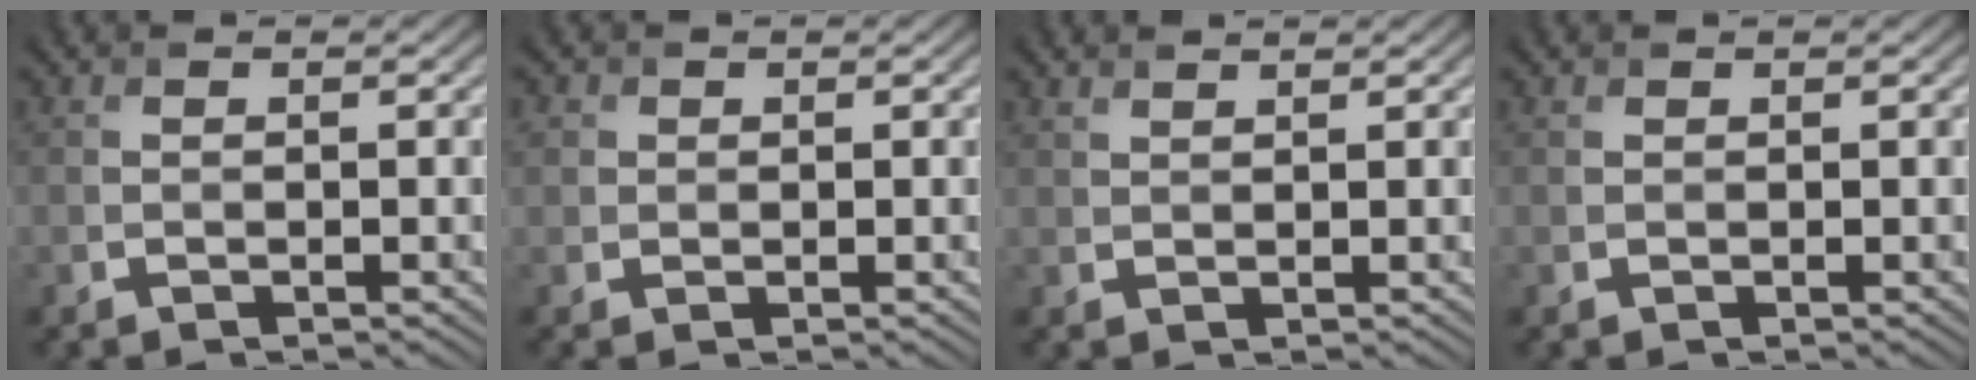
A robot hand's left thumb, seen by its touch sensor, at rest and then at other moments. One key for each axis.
{"total": 1.5, "fx": 0.6, "fy": 1.4, "fz": 0.3, "tx": -0.005, "ty": -0.002, "tz": 0.011}
{"total": 1.5, "fx": 1.4, "fy": 0.4, "fz": 0.3, "tx": -0.016, "ty": 0.002, "tz": 0.034}
{"total": 0.6, "fx": 0.5, "fy": 0.2, "fz": 0.0, "tx": -0.001, "ty": 0.000, "tz": 0.013}